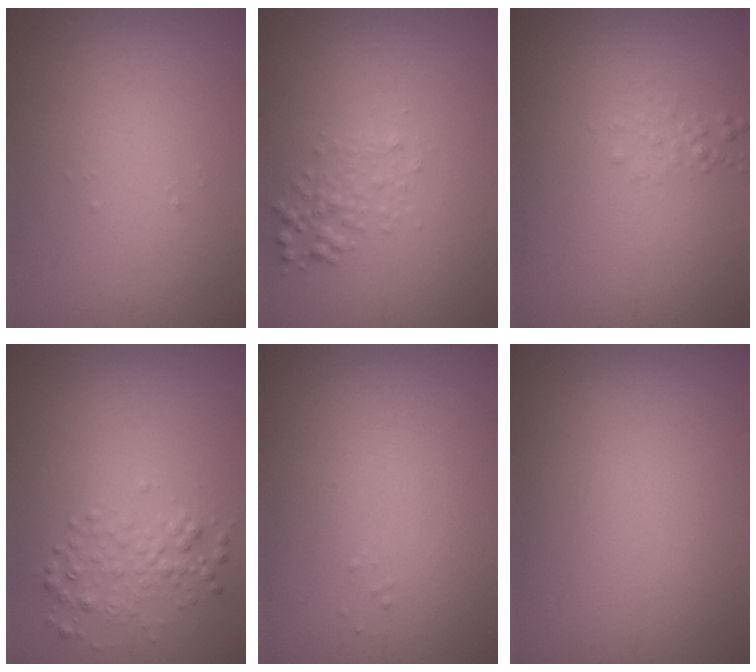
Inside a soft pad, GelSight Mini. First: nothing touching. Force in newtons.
{"total": 1.5, "press": 1.5, "slide": 0.1}
{"total": 0.7, "press": 0.7, "slide": 0.1}
{"total": 2.0, "press": 2.0, "slide": 0.1}
{"total": 0.0}
{"total": 0.0}